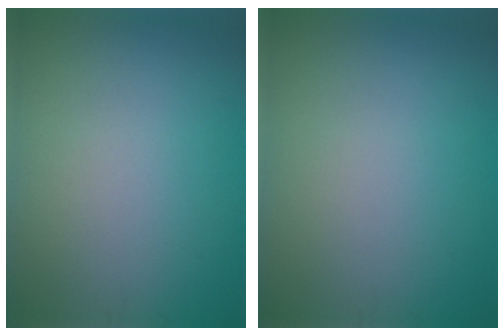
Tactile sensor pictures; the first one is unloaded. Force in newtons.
{"total": 0.0}